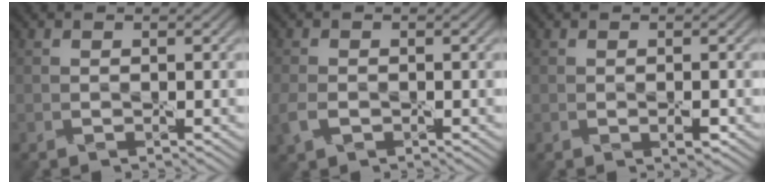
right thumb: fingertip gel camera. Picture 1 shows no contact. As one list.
[{"total": 2.9, "force": [-1.1, 1.9, 1.8], "torque": [-0.055, -0.008, -0.025]}, {"total": 1.2, "force": [-0.3, 0.3, 1.1], "torque": [-0.018, -0.004, -0.003]}]